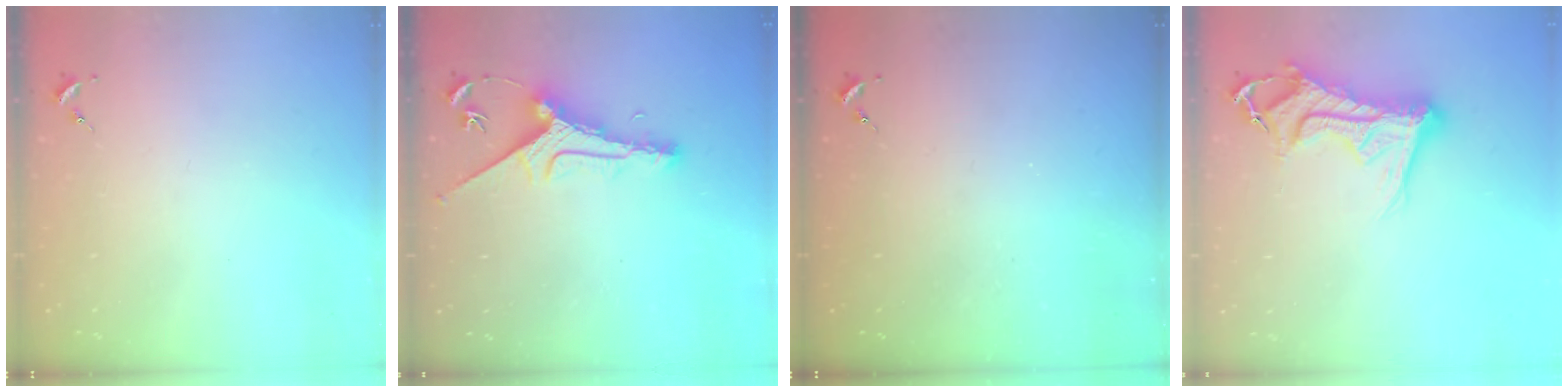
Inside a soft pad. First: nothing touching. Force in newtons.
{"total": 9.9, "press": 9.8, "slide": 1.0}
{"total": 0.0}
{"total": 14.5, "press": 14.4, "slide": 1.6}